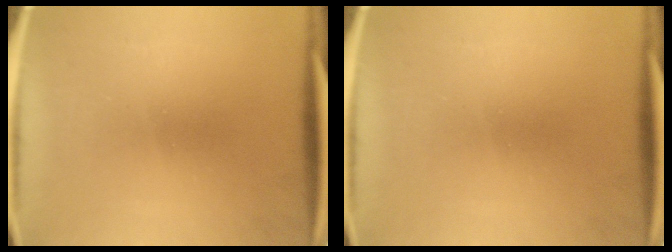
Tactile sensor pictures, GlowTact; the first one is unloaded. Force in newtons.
{"total": 0.0}